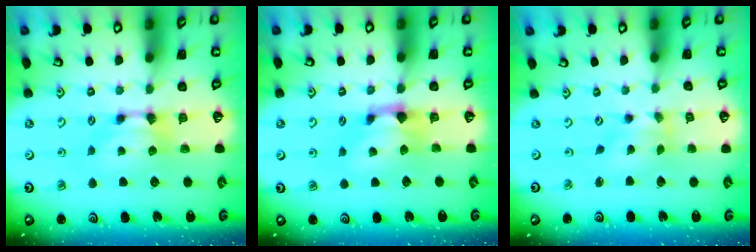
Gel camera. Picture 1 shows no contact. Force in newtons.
{"total": 1.4, "press": 0.4, "slide": 1.3}
{"total": 1.2, "press": 0.3, "slide": 1.1}